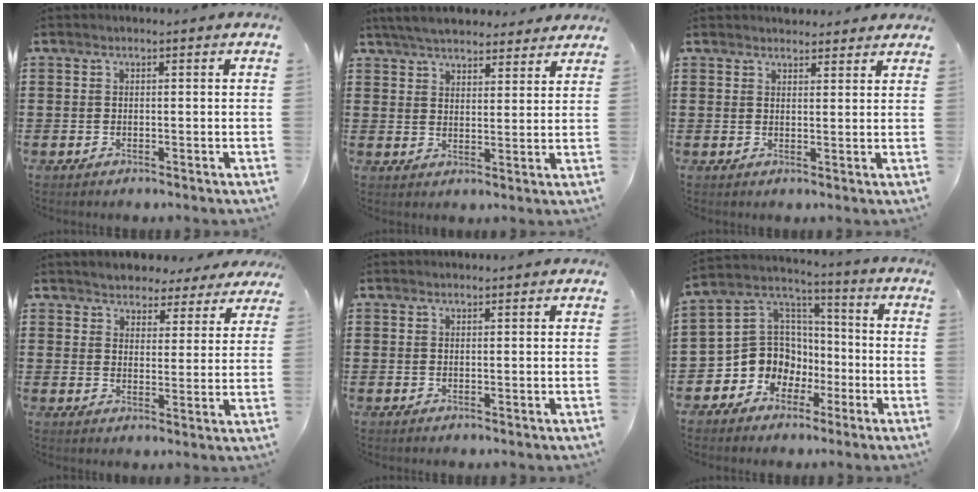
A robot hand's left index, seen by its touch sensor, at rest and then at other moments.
{"total": 5.4, "force": [5.1, 1.0, 1.5], "torque": [-0.045, -0.011, 0.096]}
{"total": 2.5, "force": [2.4, 0.4, 0.0], "torque": [0.002, -0.005, 0.045]}
{"total": 3.9, "force": [3.8, 0.8, -0.3], "torque": [-0.016, -0.013, 0.069]}
{"total": 0.5, "force": [0.5, 0.0, 0.1], "torque": [-0.004, 0.000, 0.010]}
{"total": 9.3, "force": [-2.6, 8.8, 1.6], "torque": [-0.086, -0.006, -0.047]}